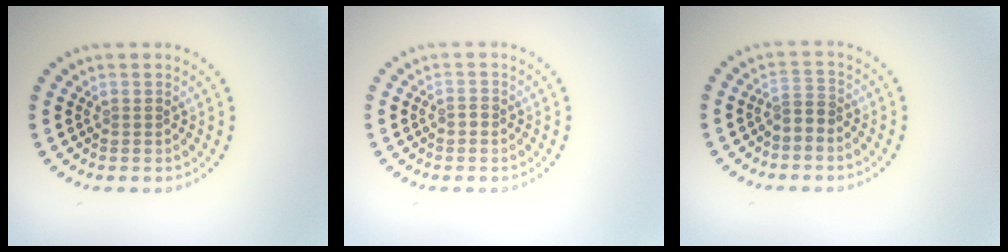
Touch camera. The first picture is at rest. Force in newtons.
{"total": 0.8, "press": 0.8, "slide": 0.1}
{"total": 1.6, "press": 1.4, "slide": 0.9}